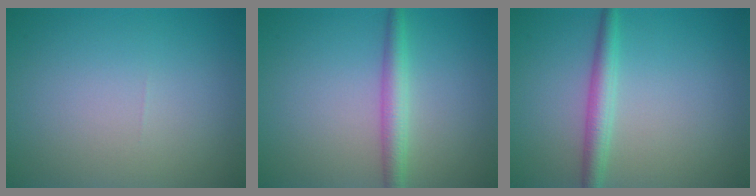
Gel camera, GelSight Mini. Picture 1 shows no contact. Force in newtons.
{"total": 2.6, "press": 2.6, "slide": 0.1}
{"total": 2.5, "press": 2.5, "slide": 0.0}